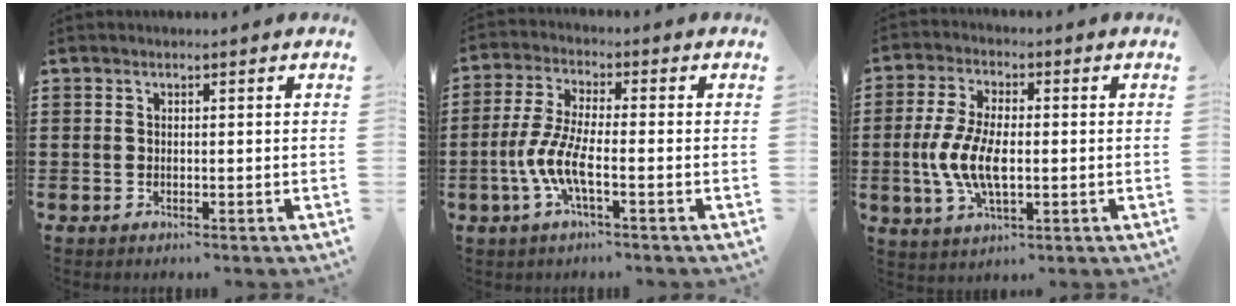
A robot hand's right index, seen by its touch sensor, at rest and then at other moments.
{"total": 6.9, "force": [-2.6, 1.7, 6.2], "torque": [-0.155, -0.017, -0.059]}
{"total": 8.2, "force": [-0.9, 3.8, 7.2], "torque": [-0.162, -0.002, -0.021]}